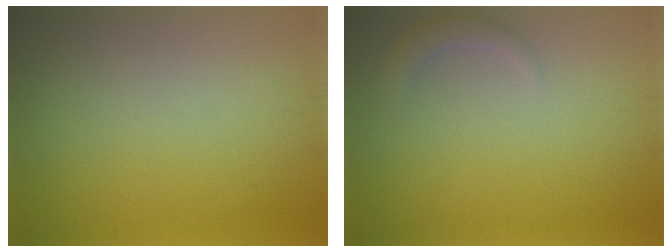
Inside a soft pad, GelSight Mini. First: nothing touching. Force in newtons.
{"total": 1.5, "press": 1.5, "slide": 0.2}